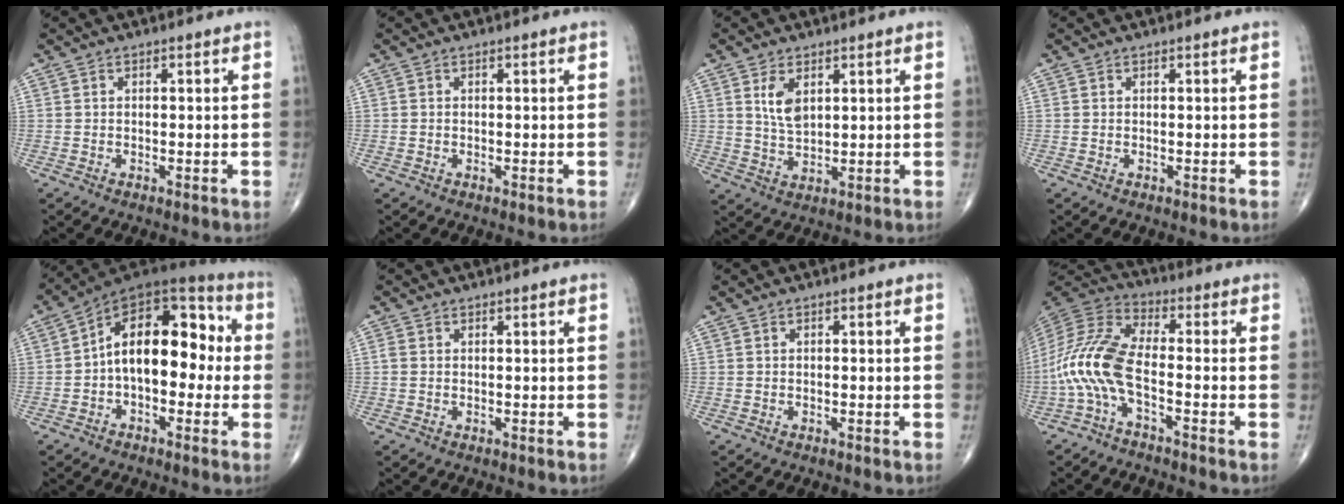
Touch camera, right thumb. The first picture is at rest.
{"total": 0.0}
{"total": 5.1, "force": [2.1, 2.7, 3.8], "torque": [-0.065, -0.013, 0.045]}
{"total": 0.0}
{"total": 16.8, "force": [-0.3, 9.8, 13.6], "torque": [-0.174, 0.051, -0.022]}
{"total": 1.0, "force": [0.0, 0.8, 0.6], "torque": [-0.016, 0.000, 0.000]}
{"total": 0.0}
{"total": 12.2, "force": [-4.1, 4.3, 10.7], "torque": [-0.247, 0.044, -0.089]}